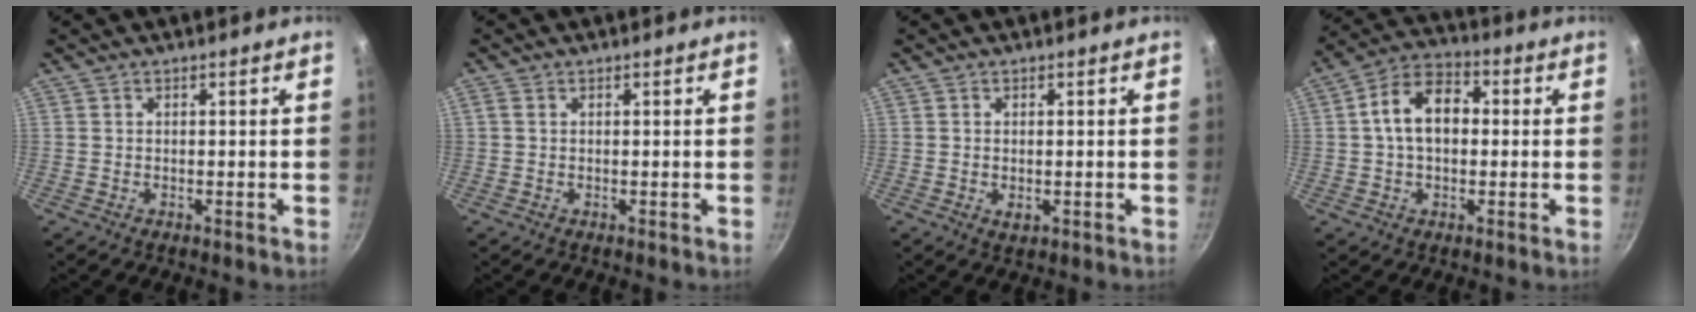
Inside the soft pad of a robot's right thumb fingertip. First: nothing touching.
{"total": 0.9, "force": [0.3, 0.7, 0.6], "torque": [-0.013, 0.003, 0.003]}
{"total": 1.9, "force": [-0.3, 1.2, 1.5], "torque": [-0.024, -0.005, -0.002]}
{"total": 11.0, "force": [0.9, 7.4, 8.1], "torque": [-0.112, 0.030, -0.001]}